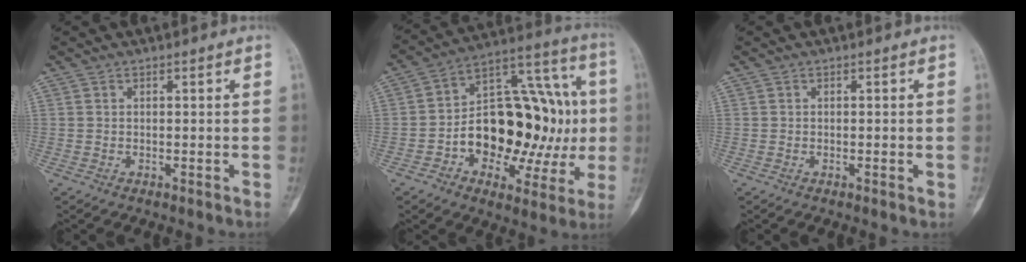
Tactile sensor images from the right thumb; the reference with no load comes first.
{"total": 25.8, "force": [-2.0, 15.2, 20.8], "torque": [-0.262, 0.051, -0.019]}
{"total": 0.8, "force": [-0.2, 0.3, 0.7], "torque": [-0.010, -0.001, -0.002]}